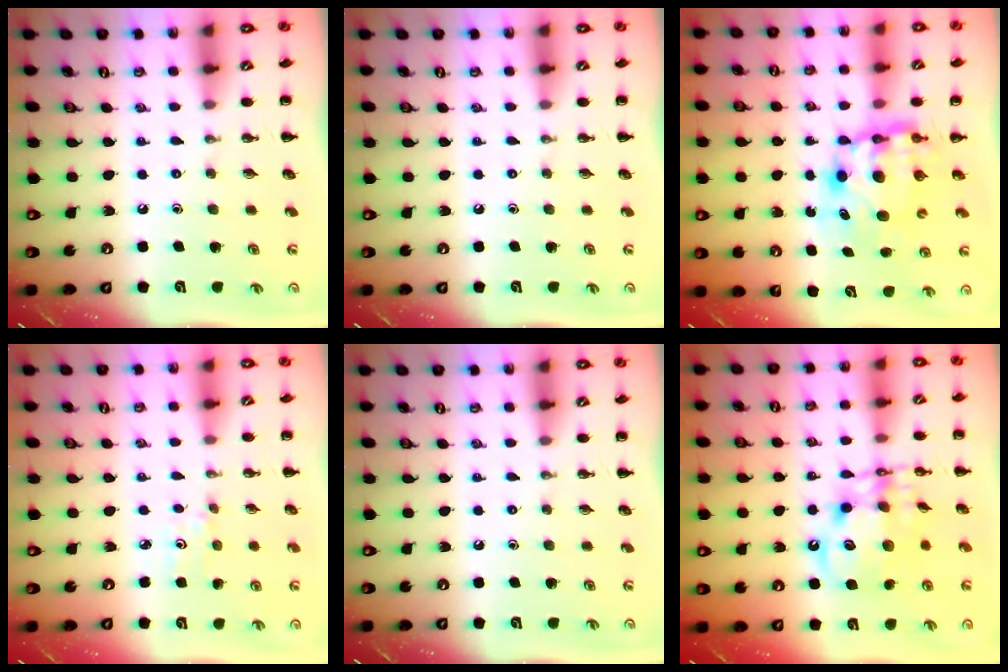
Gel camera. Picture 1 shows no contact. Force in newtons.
{"total": 0.0}
{"total": 7.9, "press": 7.6, "slide": 2.1}
{"total": 2.8, "press": 2.6, "slide": 0.9}
{"total": 0.0}
{"total": 13.2, "press": 12.7, "slide": 3.3}